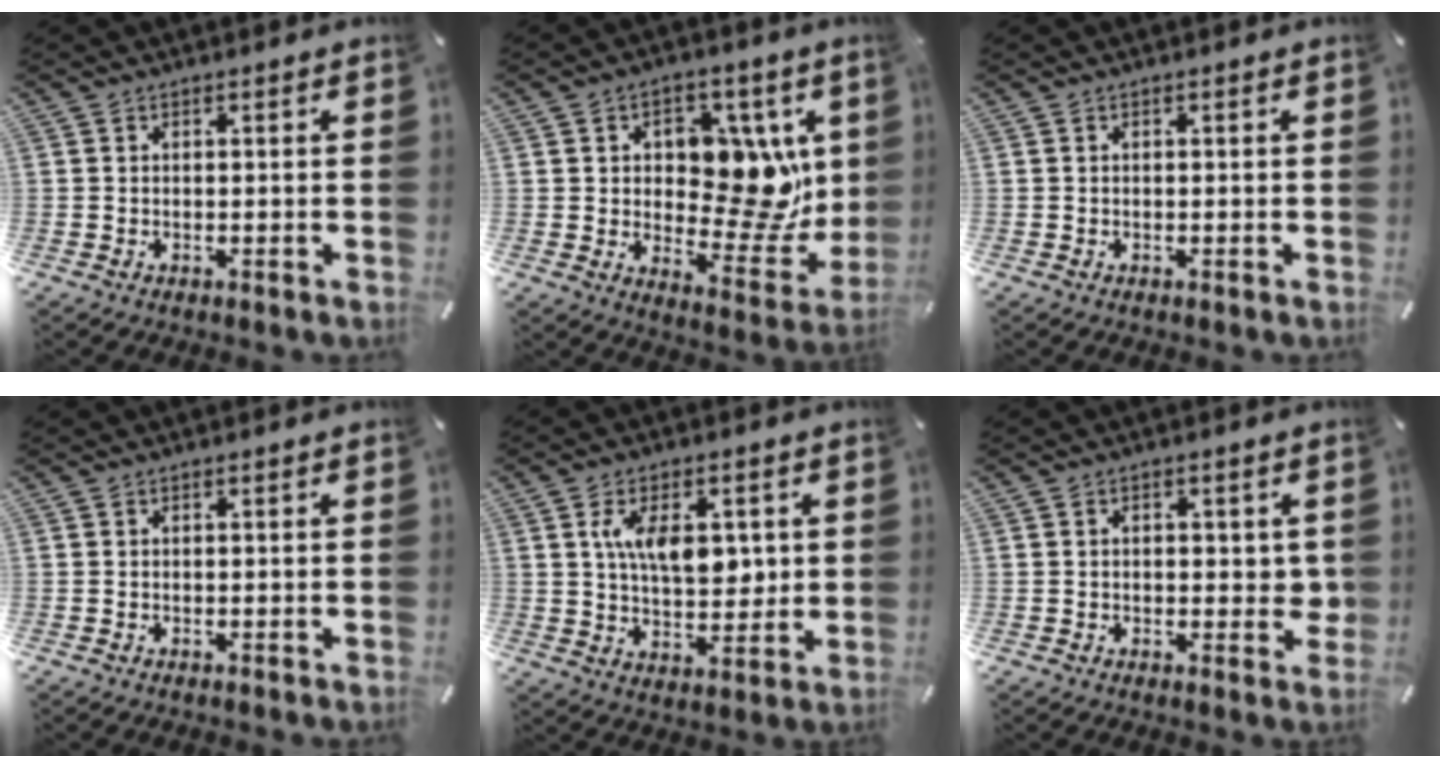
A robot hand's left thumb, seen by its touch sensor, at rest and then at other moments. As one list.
[{"total": 15.1, "force": [3.0, 10.2, 10.7], "torque": [-0.122, -0.022, 0.056]}, {"total": 0.0}, {"total": 0.0}, {"total": 11.0, "force": [2.6, 6.2, 8.7], "torque": [-0.147, -0.002, 0.043]}, {"total": 4.1, "force": [0.2, 2.4, 3.3], "torque": [-0.039, 0.000, -0.002]}]